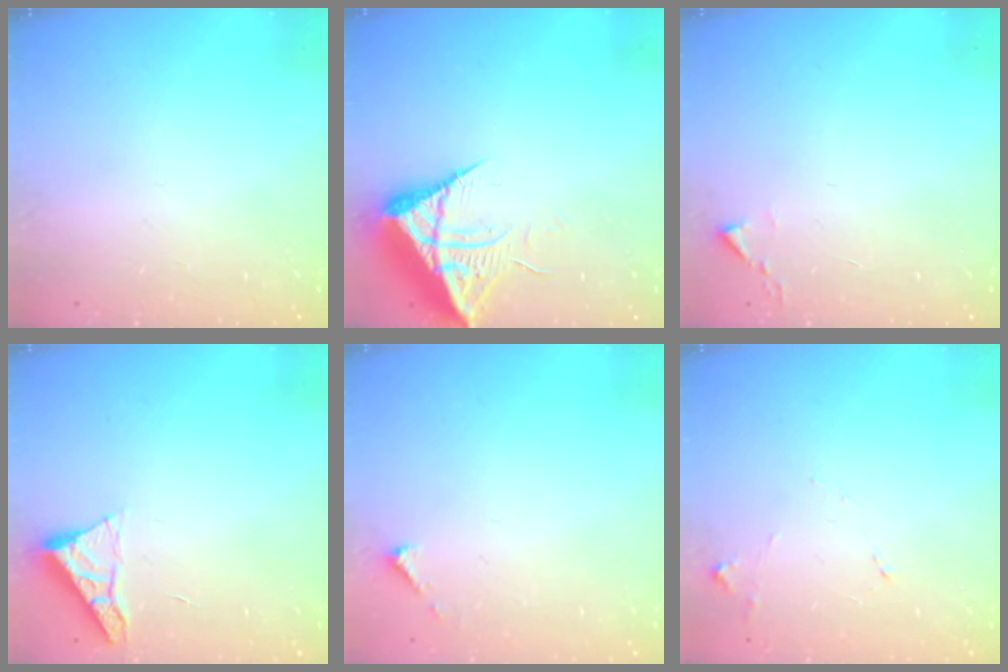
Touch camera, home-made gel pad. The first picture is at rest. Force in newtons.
{"total": 13.1, "press": 13.1, "slide": 0.9}
{"total": 2.4, "press": 2.4, "slide": 0.3}
{"total": 5.3, "press": 5.3, "slide": 0.5}
{"total": 2.1, "press": 2.1, "slide": 0.2}
{"total": 7.6, "press": 7.6, "slide": 0.6}